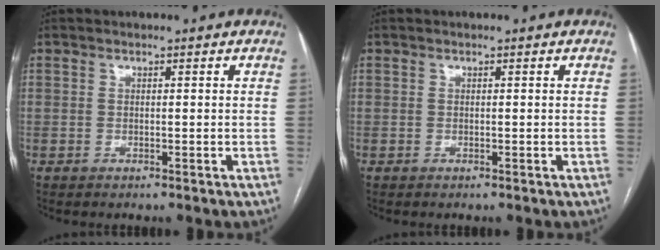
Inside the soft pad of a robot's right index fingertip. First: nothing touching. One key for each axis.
{"total": 0.0}